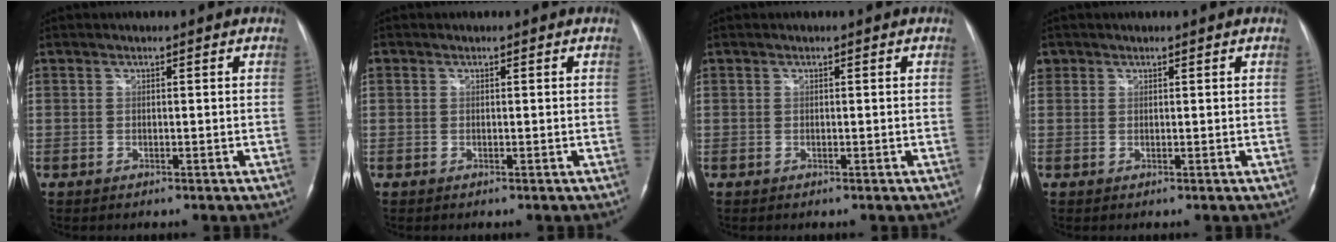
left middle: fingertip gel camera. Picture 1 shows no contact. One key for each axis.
{"total": 0.6, "fx": 0.2, "fy": 0.5, "fz": 0.2, "tx": -0.003, "ty": 0.010, "tz": 0.005}
{"total": 0.0}
{"total": 1.5, "fx": 0.8, "fy": 1.2, "fz": 0.1, "tx": 0.008, "ty": 0.008, "tz": 0.013}